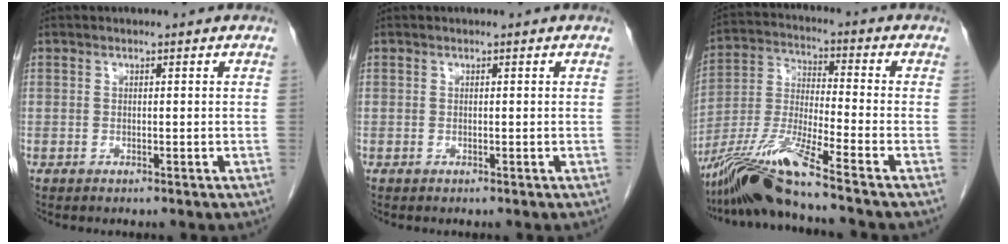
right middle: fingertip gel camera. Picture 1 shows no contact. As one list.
[{"total": 0.0}, {"total": 11.8, "force": [-9.1, -1.5, 7.4], "torque": [-0.157, -0.021, -0.176]}]